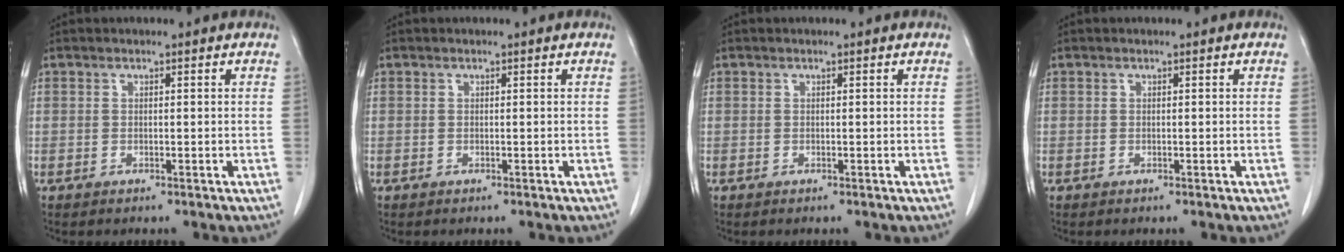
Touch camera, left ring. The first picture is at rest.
{"total": 0.0}
{"total": 0.0}
{"total": 0.0}